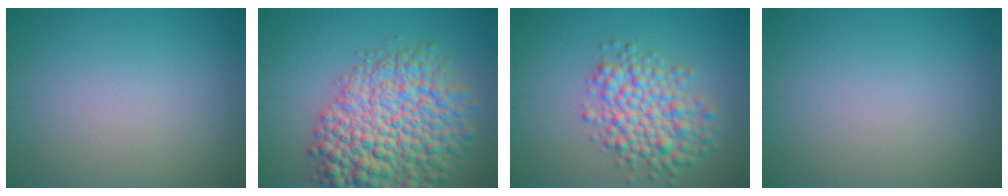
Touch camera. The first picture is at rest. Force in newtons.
{"total": 10.8, "press": 10.8, "slide": 0.4}
{"total": 5.9, "press": 5.9, "slide": 0.1}
{"total": 0.0}